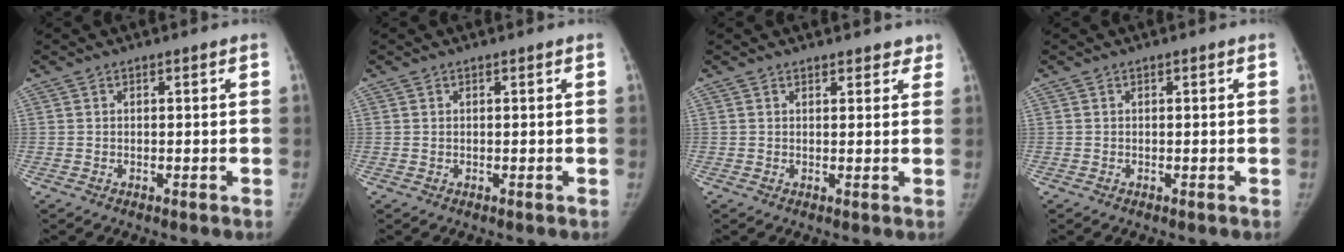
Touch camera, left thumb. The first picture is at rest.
{"total": 0.0}
{"total": 3.5, "force": [3.0, 1.6, 0.9], "torque": [0.026, -0.009, 0.029]}
{"total": 0.0}